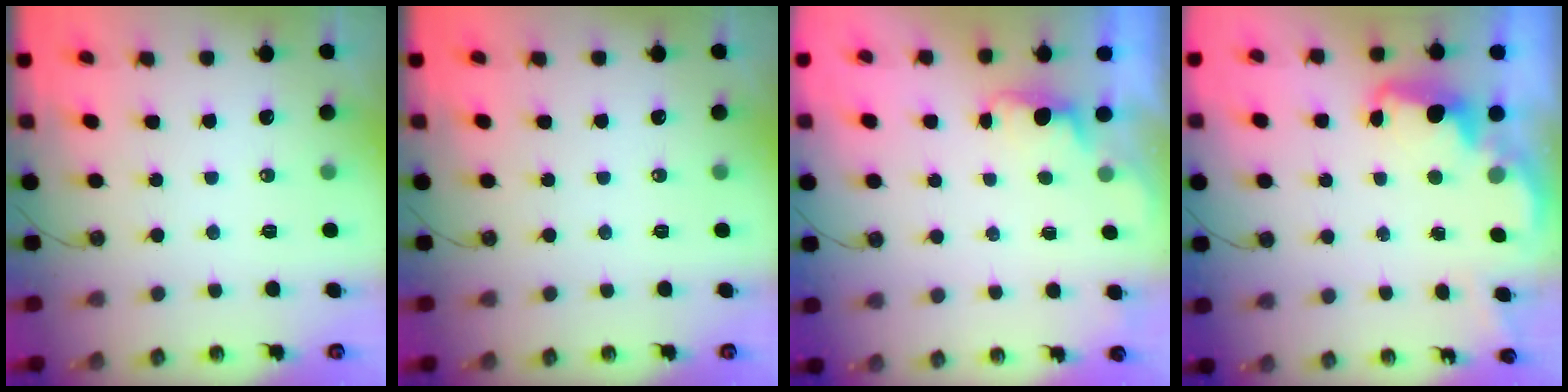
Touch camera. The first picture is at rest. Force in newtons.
{"total": 0.0}
{"total": 0.8, "press": 0.2, "slide": 0.7}
{"total": 2.4, "press": 2.4, "slide": 0.5}